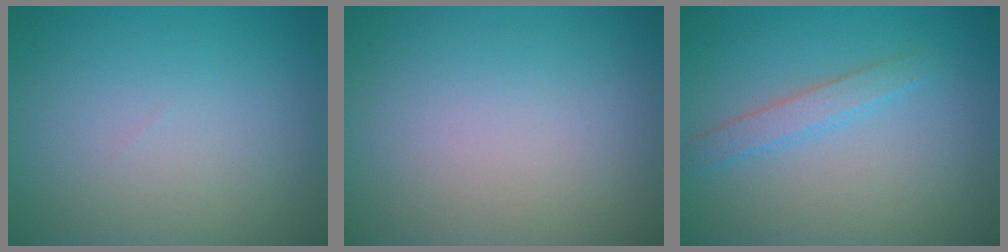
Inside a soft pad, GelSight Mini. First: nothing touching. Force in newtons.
{"total": 0.0}
{"total": 1.9, "press": 1.9, "slide": 0.2}